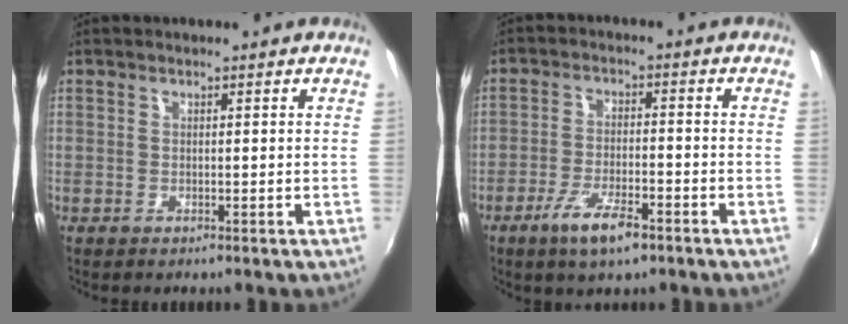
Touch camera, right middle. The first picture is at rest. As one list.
[{"total": 7.8, "force": [-4.9, 2.2, 5.7], "torque": [-0.125, -0.013, -0.088]}]